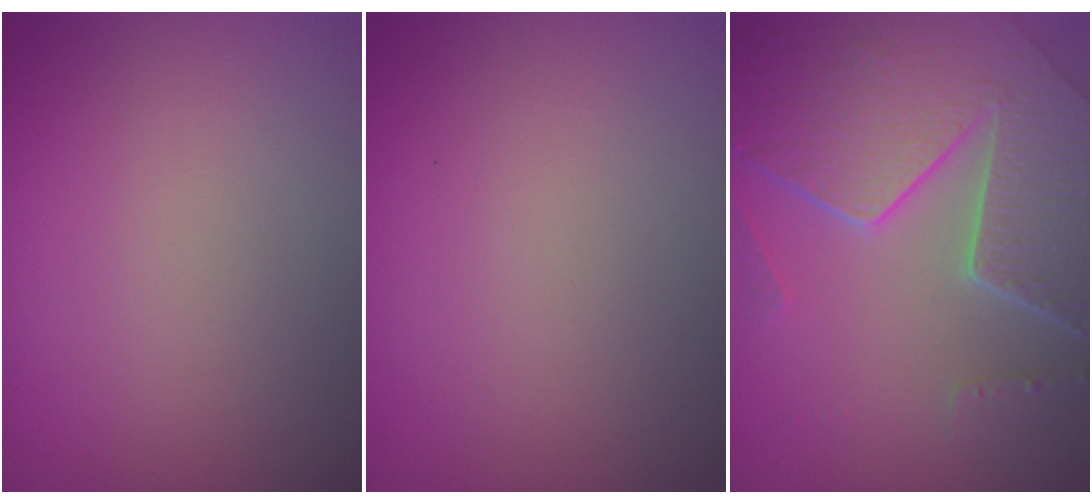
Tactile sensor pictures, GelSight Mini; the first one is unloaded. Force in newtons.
{"total": 0.0}
{"total": 8.1, "press": 5.9, "slide": 5.5}